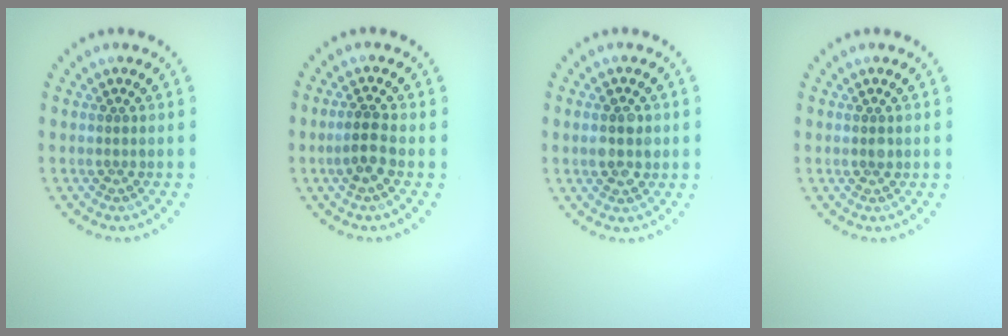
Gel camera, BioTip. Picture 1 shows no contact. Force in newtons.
{"total": 2.1, "press": 2.0, "slide": 0.7}
{"total": 2.8, "press": 2.8, "slide": 0.2}
{"total": 0.6, "press": 0.6, "slide": 0.1}